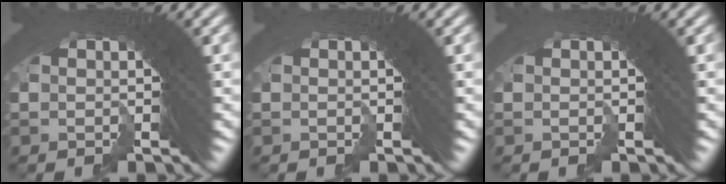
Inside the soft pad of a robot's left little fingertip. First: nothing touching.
{"total": 0.0}
{"total": 0.0}